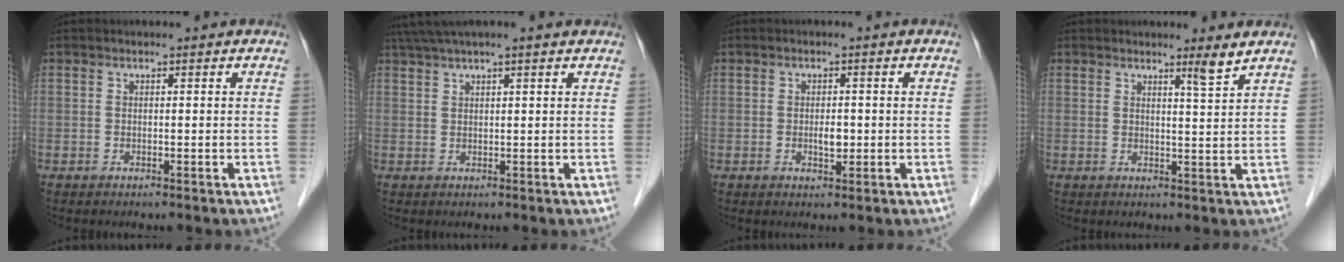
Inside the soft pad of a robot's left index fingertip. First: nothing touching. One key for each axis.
{"total": 7.4, "fx": 5.9, "fy": -0.3, "fz": 4.4, "tx": -0.076, "ty": 0.046, "tz": 0.091}
{"total": 2.1, "fx": -0.3, "fy": 1.0, "fz": 1.8, "tx": -0.035, "ty": 0.000, "tz": -0.003}
{"total": 2.3, "fx": 1.9, "fy": -0.9, "fz": 1.1, "tx": -0.027, "ty": -0.015, "tz": 0.033}